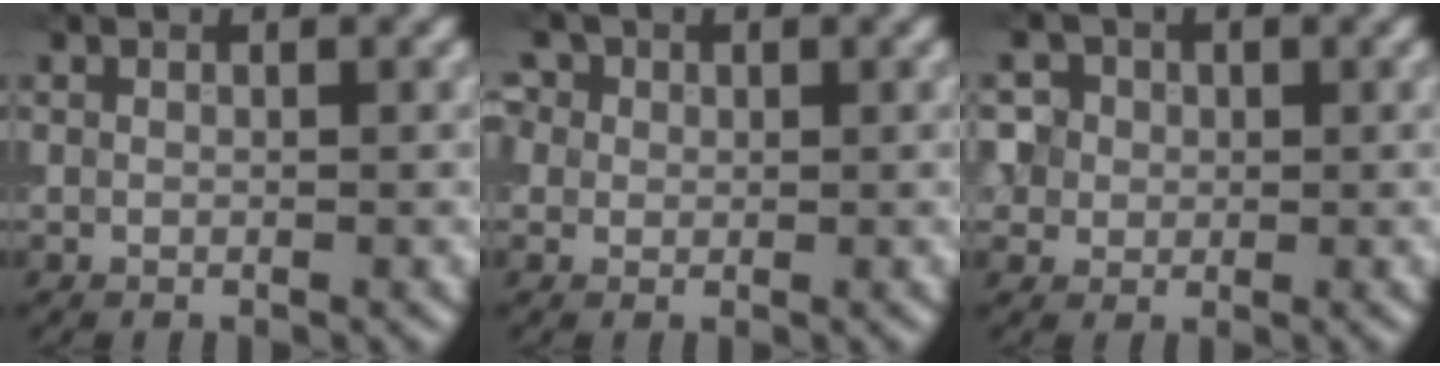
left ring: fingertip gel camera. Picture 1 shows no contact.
{"total": 4.0, "force": [1.8, 3.1, 1.8], "torque": [-0.035, 0.020, 0.013]}
{"total": 5.1, "force": [1.5, 4.5, 1.7], "torque": [-0.024, 0.024, 0.011]}